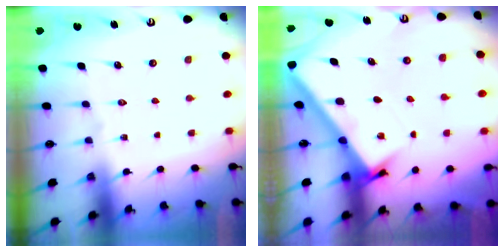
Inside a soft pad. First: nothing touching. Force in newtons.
{"total": 3.2, "press": 3.2, "slide": 0.3}